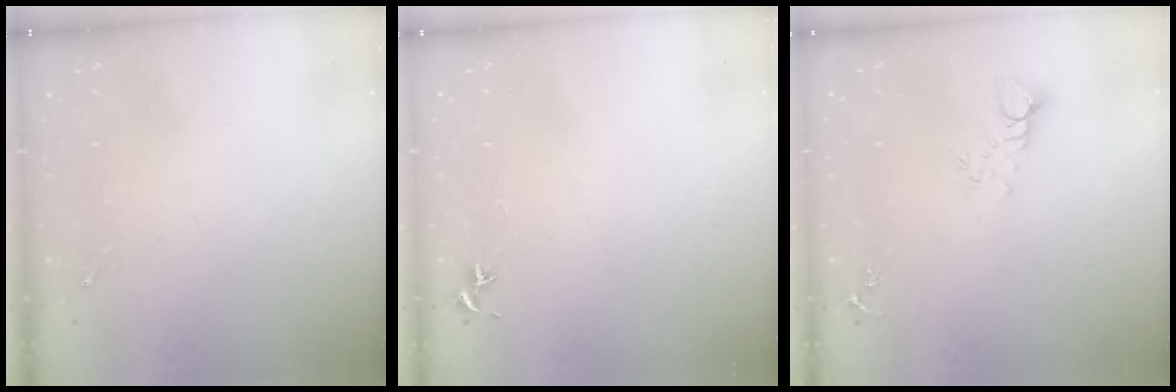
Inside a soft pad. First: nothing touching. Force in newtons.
{"total": 0.8, "press": 0.7, "slide": 0.3}
{"total": 5.2, "press": 5.2, "slide": 0.4}